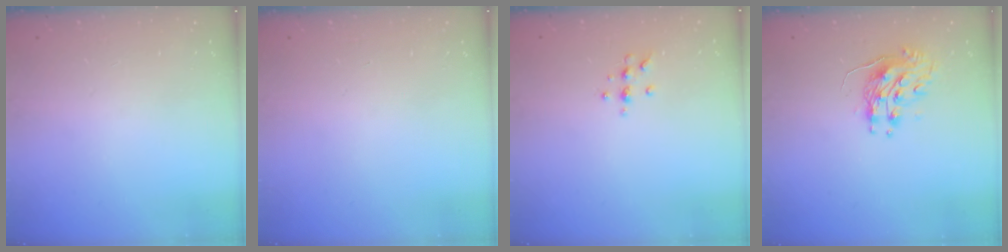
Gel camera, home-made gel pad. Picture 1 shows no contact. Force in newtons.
{"total": 0.0}
{"total": 5.7, "press": 5.5, "slide": 1.6}
{"total": 9.2, "press": 9.2, "slide": 0.7}